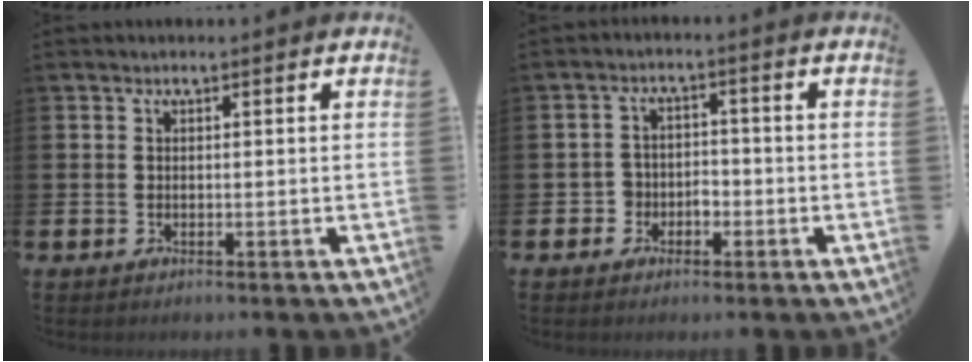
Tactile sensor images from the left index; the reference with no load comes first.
{"total": 2.8, "force": [-1.6, 2.2, 0.5], "torque": [-0.024, 0.011, -0.037]}